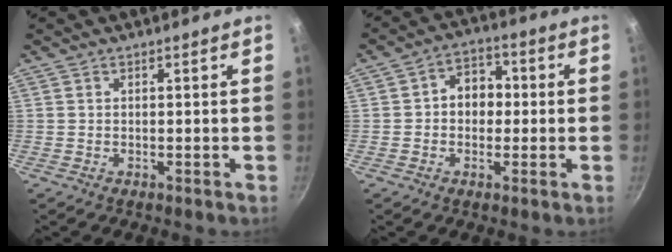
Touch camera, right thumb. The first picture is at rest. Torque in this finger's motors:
{"motor_torque": [-0.29, 0.48, 0.32, -0.15, 0.05]}